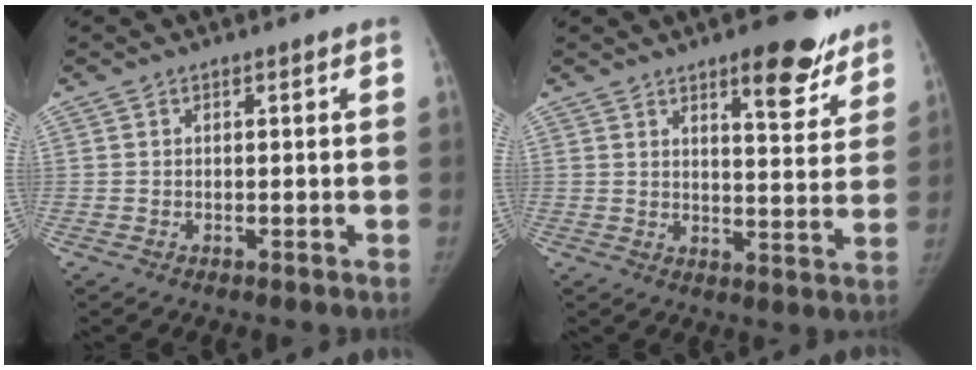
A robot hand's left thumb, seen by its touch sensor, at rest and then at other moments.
{"total": 12.2, "force": [8.2, 4.1, 8.1], "torque": [-0.063, -0.049, 0.110]}